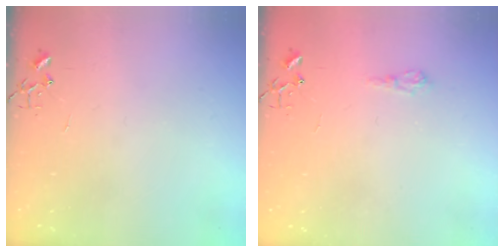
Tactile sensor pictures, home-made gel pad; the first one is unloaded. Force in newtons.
{"total": 6.1, "press": 6.1, "slide": 0.7}